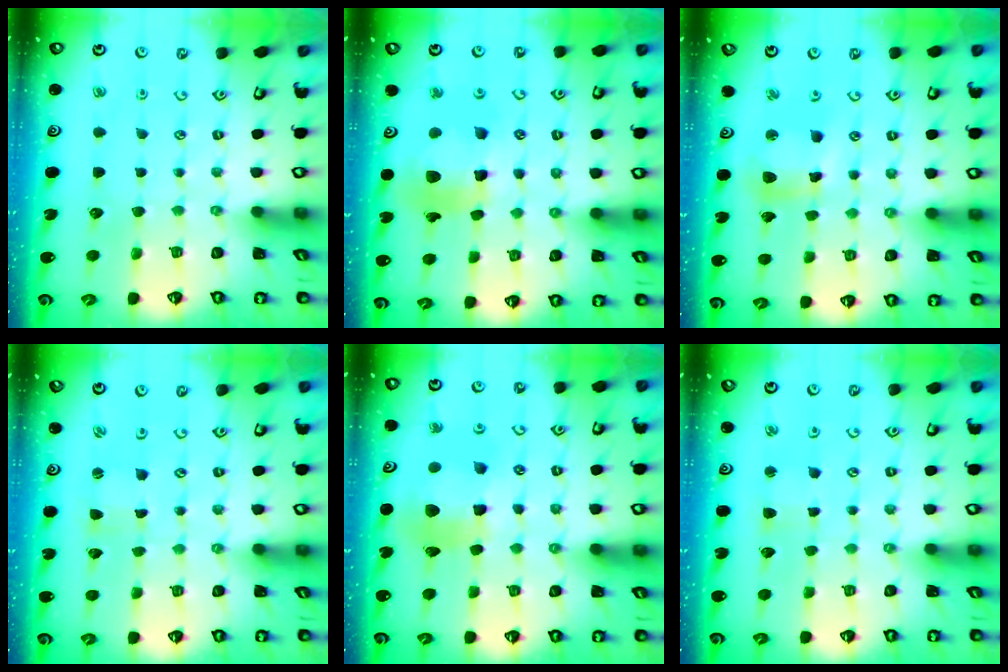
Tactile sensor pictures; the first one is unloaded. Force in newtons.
{"total": 13.6, "press": 13.5, "slide": 1.6}
{"total": 9.5, "press": 9.4, "slide": 1.0}
{"total": 1.0, "press": 1.0, "slide": 0.1}
{"total": 10.5, "press": 10.4, "slide": 1.2}
{"total": 2.3, "press": 2.3, "slide": 0.4}